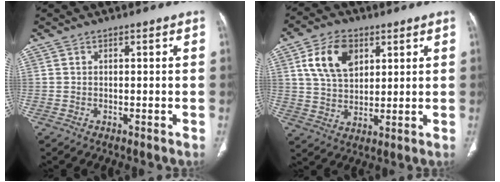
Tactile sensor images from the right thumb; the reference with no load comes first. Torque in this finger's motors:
{"motor_torque": [-0.83, 0.88, 0.29, -0.02, 0.14]}